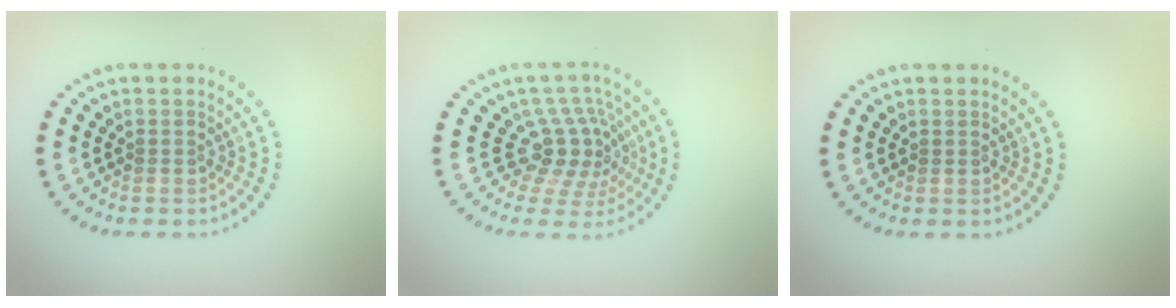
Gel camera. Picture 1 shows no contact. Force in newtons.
{"total": 4.0, "press": 2.8, "slide": 2.9}
{"total": 0.0}